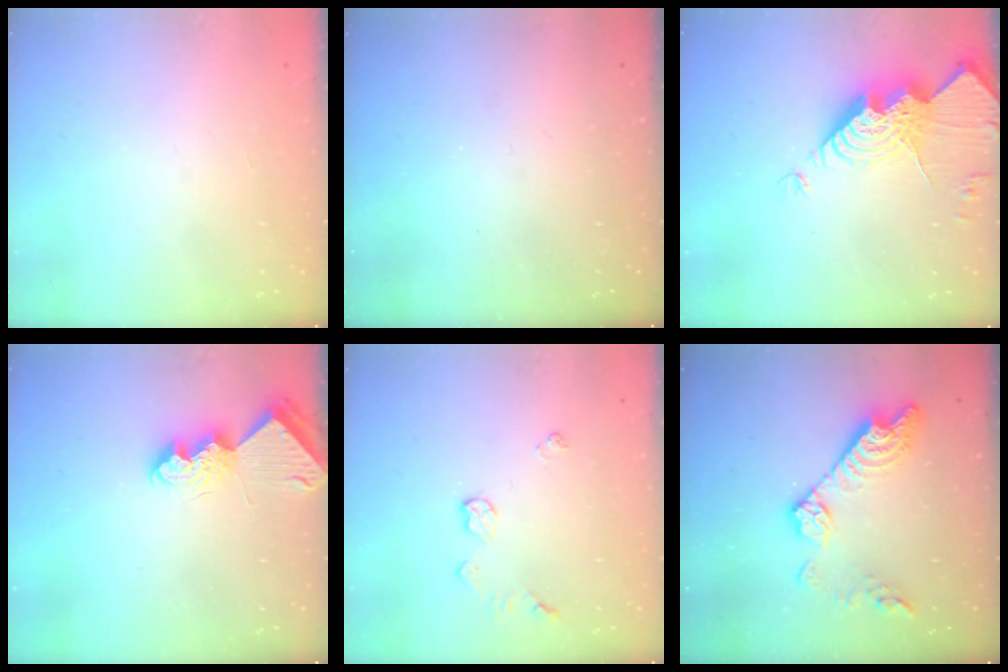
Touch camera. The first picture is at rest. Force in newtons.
{"total": 0.0}
{"total": 16.2, "press": 16.1, "slide": 1.4}
{"total": 8.0, "press": 8.0, "slide": 0.3}
{"total": 6.4, "press": 6.4, "slide": 0.3}
{"total": 14.9, "press": 14.9, "slide": 1.1}